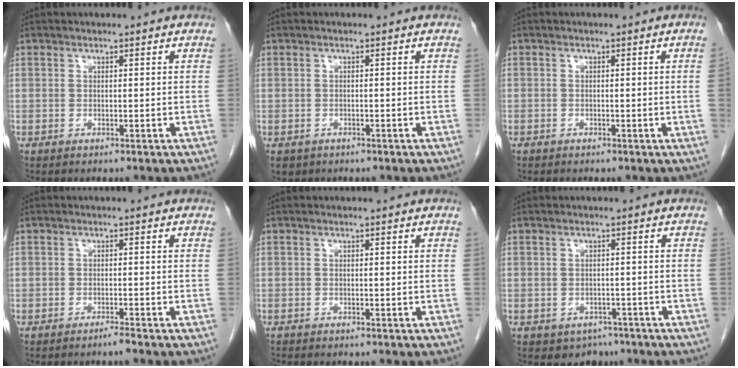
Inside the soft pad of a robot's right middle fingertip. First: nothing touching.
{"total": 2.3, "force": [-1.4, 1.7, 0.5], "torque": [-0.010, 0.000, -0.017]}
{"total": 0.8, "force": [-0.2, -0.3, 0.7], "torque": [-0.004, 0.003, -0.004]}
{"total": 1.2, "force": [-1.0, -0.2, 0.6], "torque": [-0.009, 0.000, -0.017]}
{"total": 0.0}
{"total": 3.3, "force": [-2.2, 2.4, 0.7], "torque": [-0.002, 0.007, -0.023]}